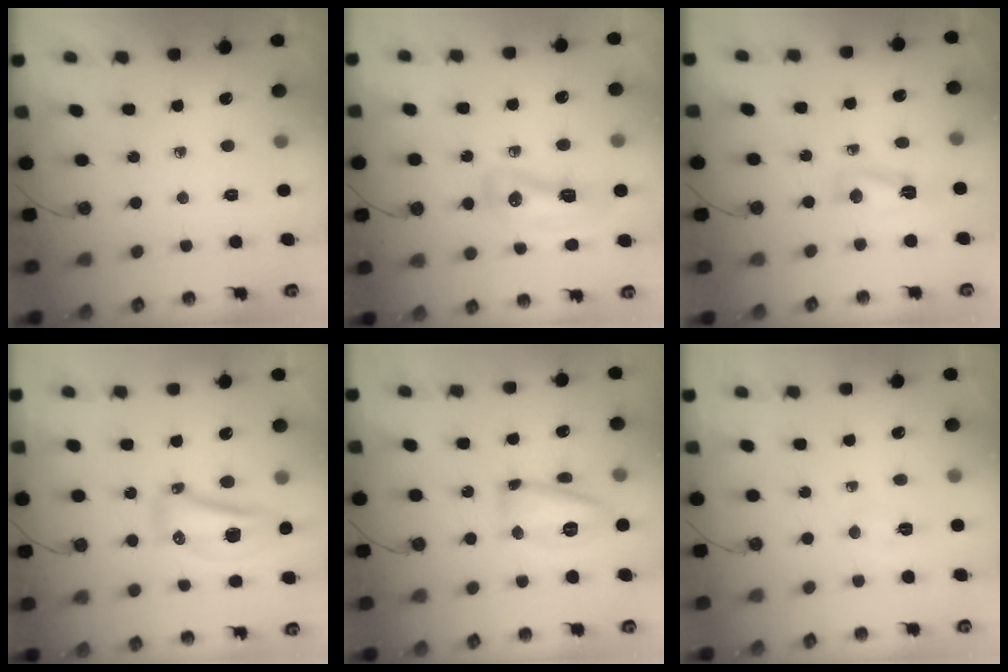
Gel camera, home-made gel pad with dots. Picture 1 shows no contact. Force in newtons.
{"total": 11.4, "press": 11.1, "slide": 2.8}
{"total": 4.7, "press": 4.7, "slide": 0.5}
{"total": 21.3, "press": 16.2, "slide": 13.9}
{"total": 12.5, "press": 12.2, "slide": 2.5}
{"total": 3.6, "press": 3.6, "slide": 0.5}